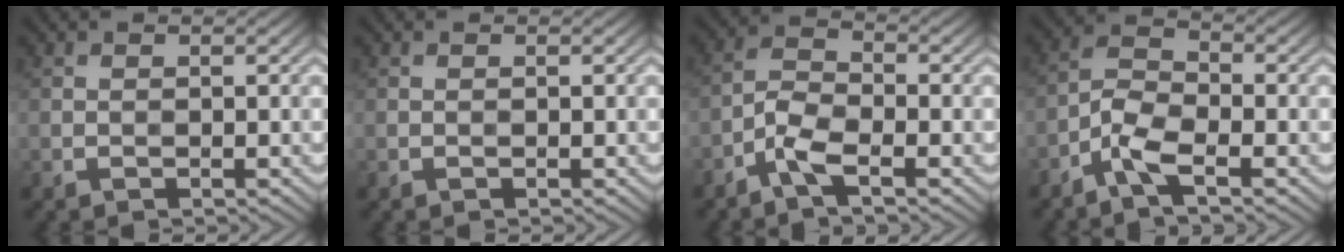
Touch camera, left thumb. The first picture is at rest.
{"total": 0.0}
{"total": 4.1, "force": [-2.6, 1.2, 2.9], "torque": [-0.069, 0.001, -0.065]}
{"total": 4.7, "force": [-3.0, 1.4, 3.4], "torque": [-0.078, 0.000, -0.075]}